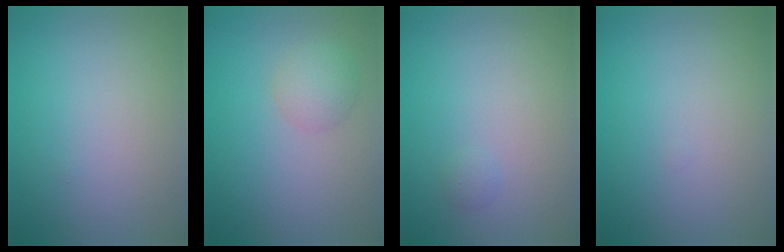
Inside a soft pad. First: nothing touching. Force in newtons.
{"total": 2.3, "press": 2.3, "slide": 0.1}
{"total": 0.6, "press": 0.6, "slide": 0.0}
{"total": 0.0}